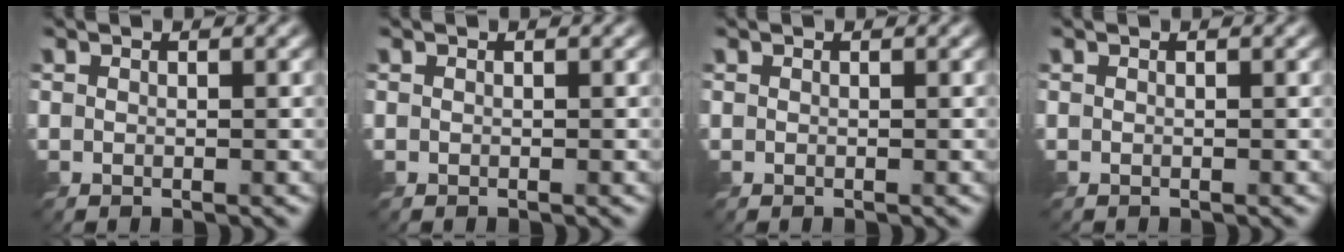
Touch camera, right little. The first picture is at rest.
{"total": 0.0}
{"total": 0.0}
{"total": 0.0}